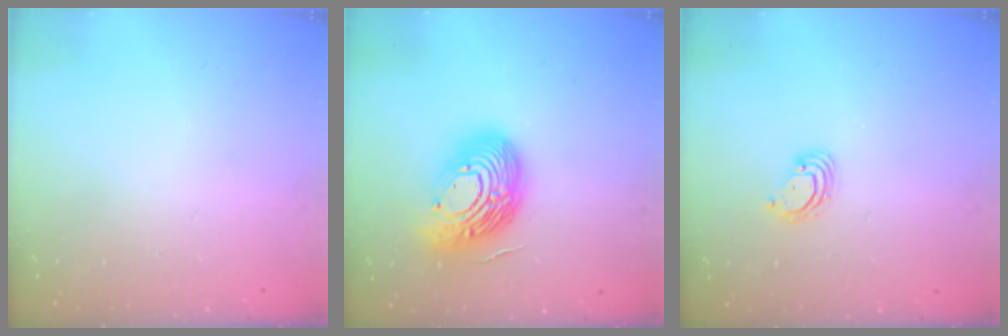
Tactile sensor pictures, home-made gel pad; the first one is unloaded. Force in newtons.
{"total": 20.0, "press": 20.0, "slide": 1.6}
{"total": 3.4, "press": 3.4, "slide": 0.2}